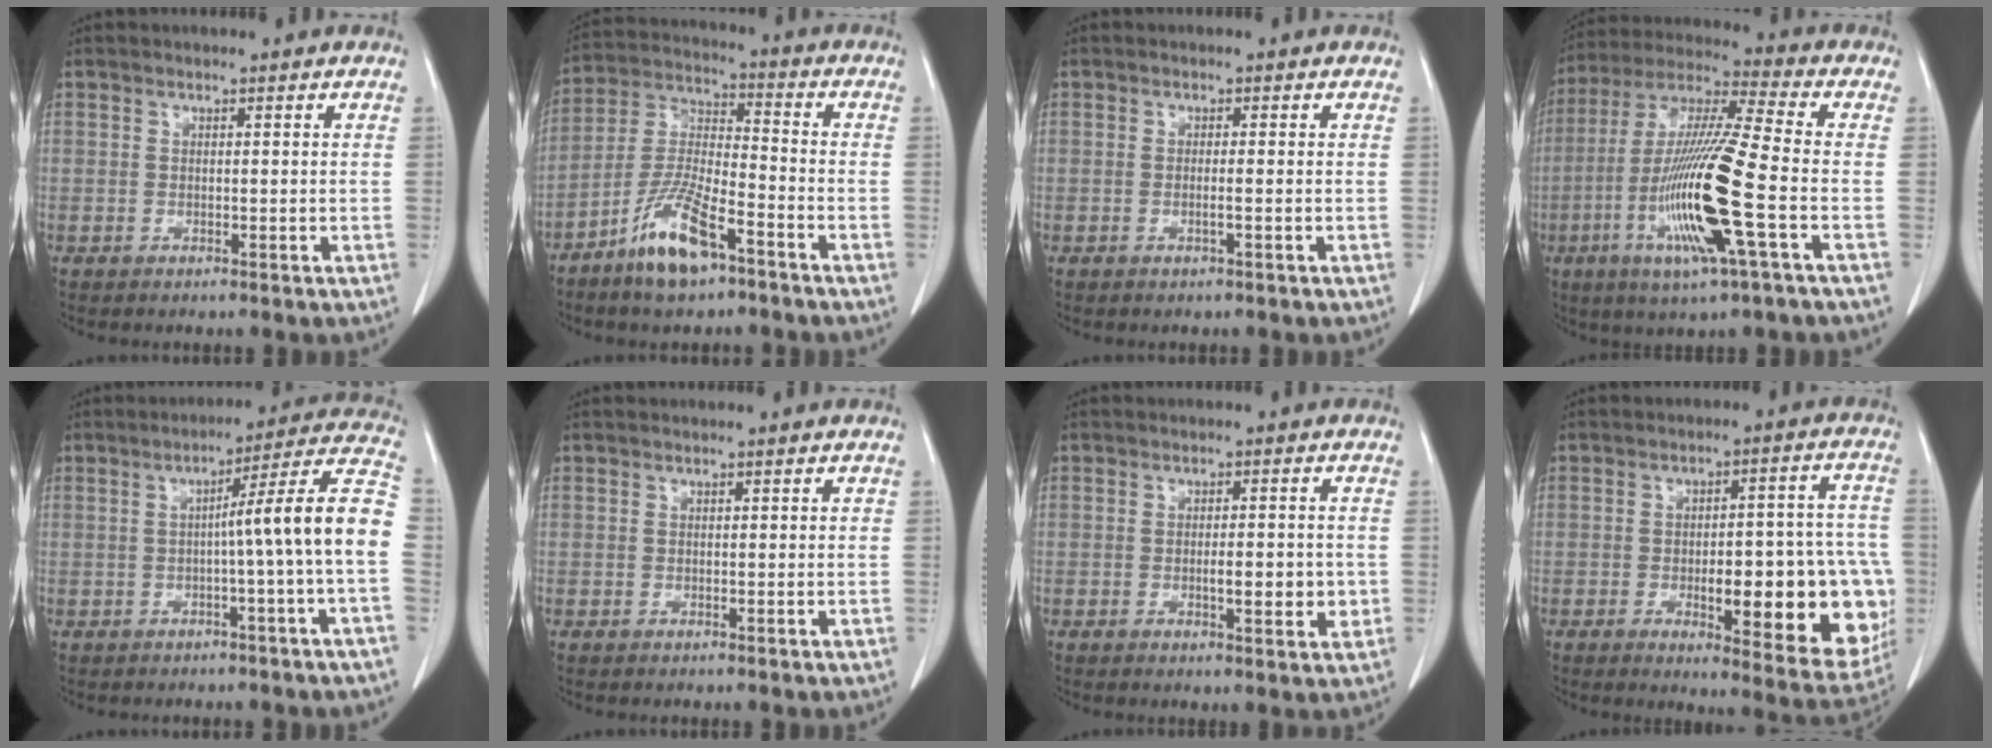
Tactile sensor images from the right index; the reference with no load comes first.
{"total": 11.4, "force": [-7.1, 2.6, 8.5], "torque": [-0.182, -0.010, -0.135]}
{"total": 1.1, "force": [-0.3, -0.2, 1.0], "torque": [-0.021, -0.002, -0.006]}
{"total": 17.6, "force": [-5.1, 0.3, 16.8], "torque": [-0.345, -0.018, -0.102]}
{"total": 11.9, "force": [-1.2, -1.8, 11.7], "torque": [-0.151, 0.026, -0.022]}
{"total": 0.6, "force": [0.2, 0.2, 0.6], "torque": [-0.007, 0.002, 0.002]}
{"total": 4.9, "force": [-0.7, 1.3, 4.6], "torque": [-0.070, -0.003, -0.007]}
{"total": 19.3, "force": [-4.1, 5.8, 18.0], "torque": [-0.147, 0.028, -0.025]}